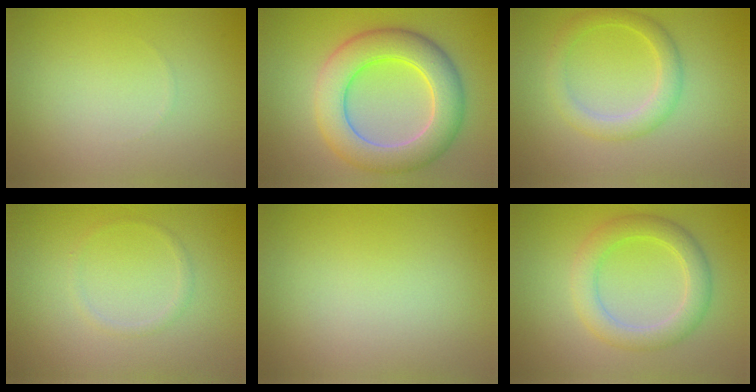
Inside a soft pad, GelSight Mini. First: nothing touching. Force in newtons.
{"total": 8.0, "press": 8.0, "slide": 0.4}
{"total": 3.0, "press": 3.0, "slide": 0.1}
{"total": 0.9, "press": 0.9, "slide": 0.1}
{"total": 0.0}
{"total": 3.9, "press": 3.9, "slide": 0.0}